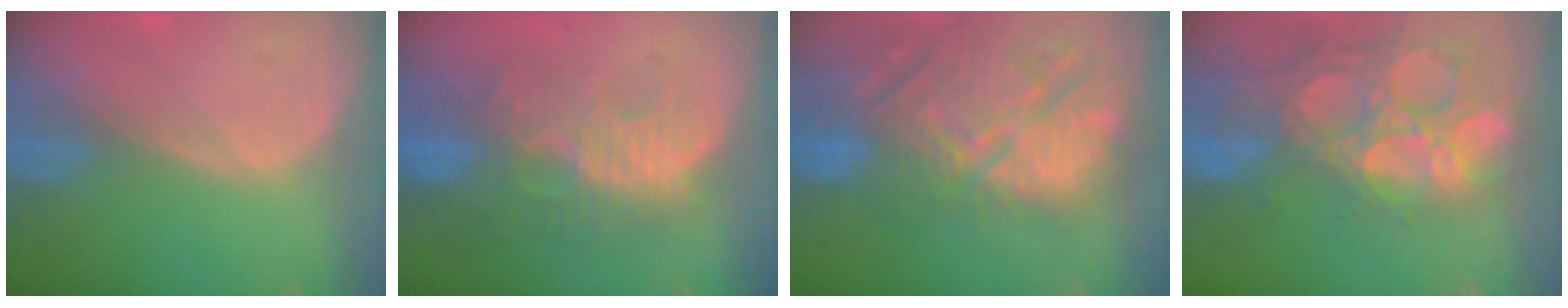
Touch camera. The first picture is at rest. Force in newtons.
{"total": 10.7, "press": 9.7, "slide": 4.6}
{"total": 14.6, "press": 12.8, "slide": 7.1}
{"total": 15.0, "press": 12.4, "slide": 8.4}